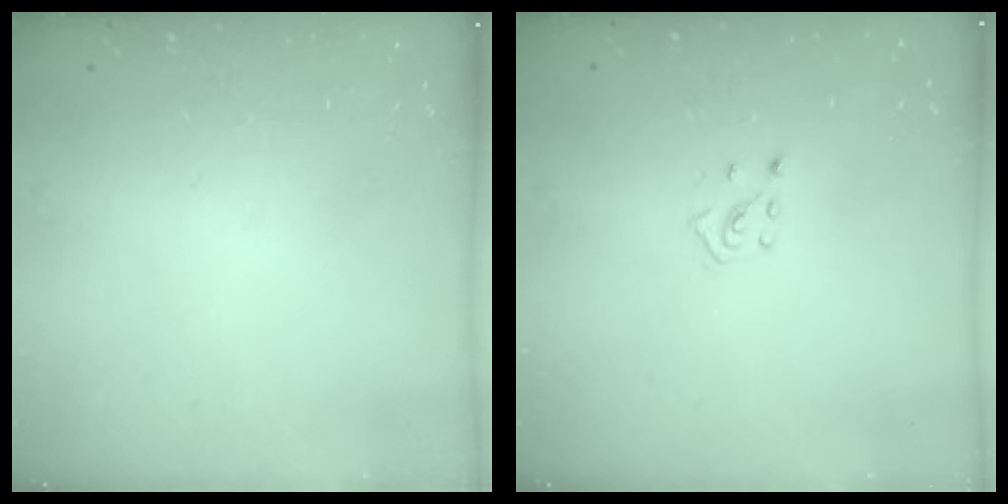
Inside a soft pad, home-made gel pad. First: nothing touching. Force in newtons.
{"total": 4.2, "press": 4.1, "slide": 0.7}